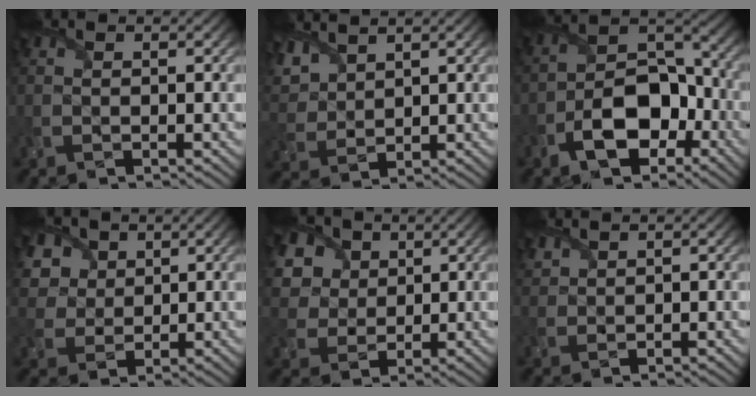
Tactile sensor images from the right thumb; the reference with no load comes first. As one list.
[{"total": 6.1, "force": [4.4, 2.9, 3.2], "torque": [-0.100, 0.010, 0.092]}, {"total": 10.0, "force": [-4.6, 5.8, 6.7], "torque": [-0.116, -0.001, -0.089]}, {"total": 8.0, "force": [3.7, 6.1, 3.5], "torque": [-0.143, 0.009, 0.077]}, {"total": 10.6, "force": [4.7, 8.0, 5.2], "torque": [-0.166, 0.015, 0.095]}, {"total": 2.2, "force": [1.9, 0.7, 0.6], "torque": [-0.021, 0.006, 0.049]}]